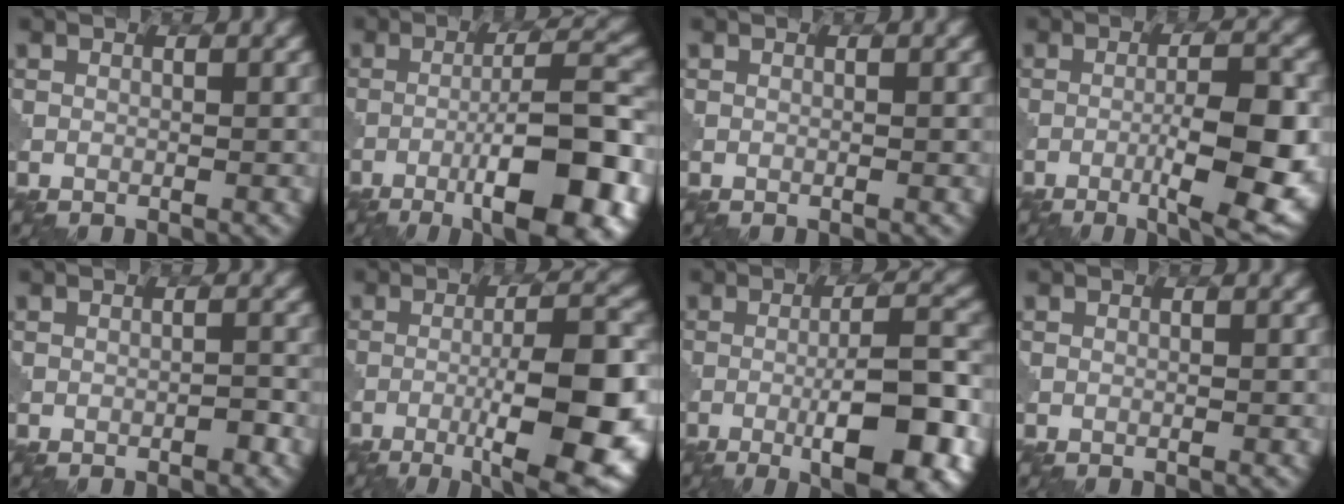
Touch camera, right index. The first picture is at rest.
{"total": 11.1, "force": [-5.1, 2.0, 9.6], "torque": [-0.138, 0.013, -0.077]}
{"total": 0.0}
{"total": 8.4, "force": [-2.9, 1.7, 7.8], "torque": [-0.121, 0.000, -0.043]}
{"total": 1.0, "force": [-0.6, 0.3, 0.8], "torque": [-0.009, 0.004, -0.008]}
{"total": 11.0, "force": [-3.9, 2.3, 10.0], "torque": [-0.148, 0.001, -0.058]}
{"total": 9.3, "force": [-3.3, 2.0, 8.4], "torque": [-0.120, 0.003, -0.050]}
{"total": 0.0}